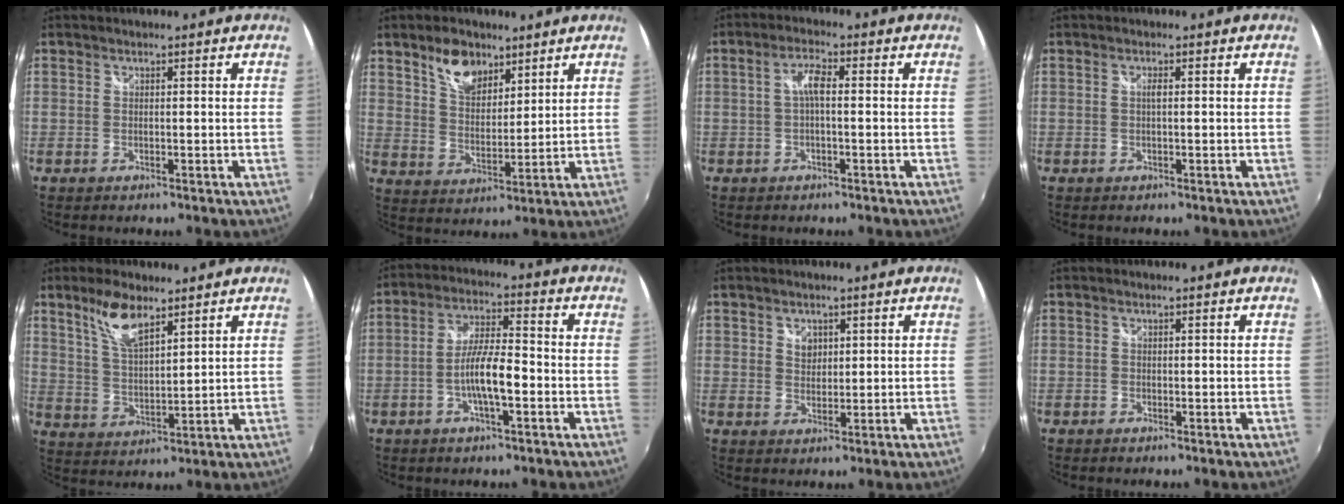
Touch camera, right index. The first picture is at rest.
{"total": 8.3, "force": [5.5, 4.5, 4.3], "torque": [-0.071, 0.013, 0.103]}
{"total": 3.3, "force": [-0.1, 0.8, 3.2], "torque": [-0.063, 0.011, -0.001]}
{"total": 0.9, "force": [0.0, 0.0, 0.9], "torque": [-0.017, 0.003, -0.001]}
{"total": 8.1, "force": [5.6, 2.6, 5.3], "torque": [-0.102, 0.005, 0.114]}
{"total": 8.0, "force": [-2.8, 1.5, 7.3], "torque": [-0.144, 0.004, -0.051]}
{"total": 2.6, "force": [1.2, 2.1, 1.0], "torque": [-0.010, 0.003, 0.022]}
{"total": 0.0}